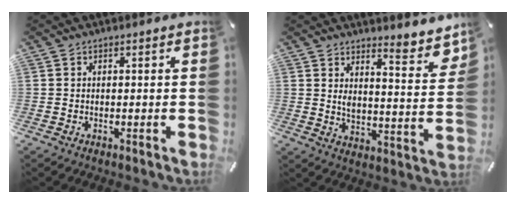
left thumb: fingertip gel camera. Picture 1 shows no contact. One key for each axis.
{"total": 7.8, "fx": 6.7, "fy": 2.8, "fz": 2.9, "tx": -0.037, "ty": -0.071, "tz": 0.113}